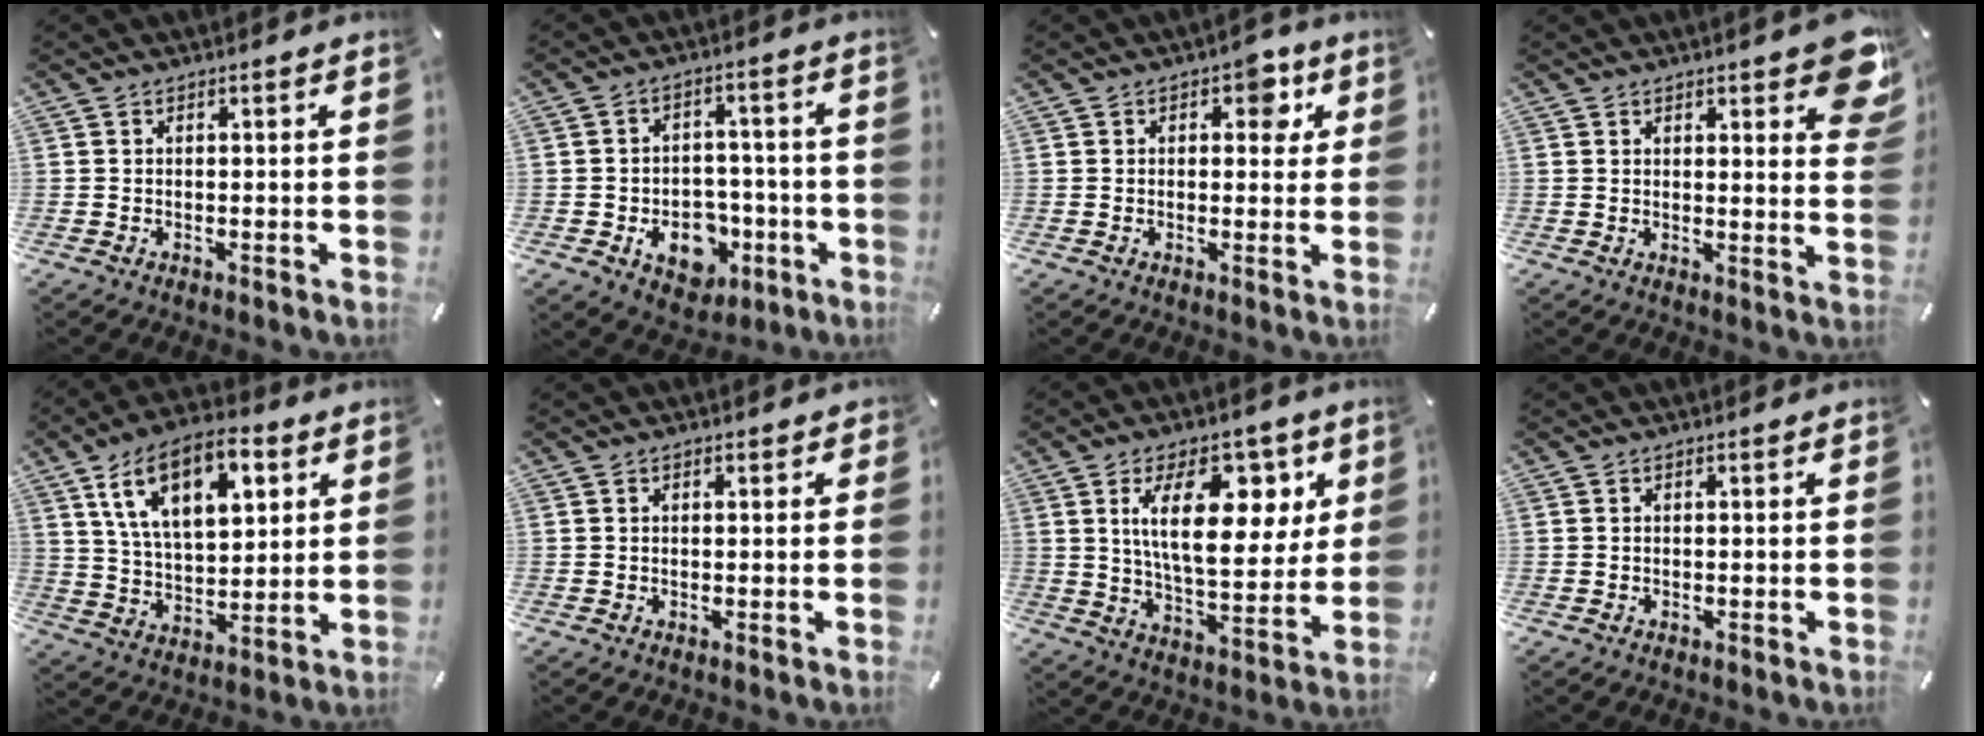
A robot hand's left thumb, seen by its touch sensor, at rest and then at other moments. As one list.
[{"total": 10.9, "force": [-3.7, 8.3, 6.0], "torque": [-0.090, 0.018, -0.057]}, {"total": 5.5, "force": [2.3, 3.6, 3.5], "torque": [-0.022, -0.007, 0.027]}, {"total": 7.9, "force": [5.1, 3.0, 5.3], "torque": [-0.056, -0.032, 0.085]}, {"total": 16.5, "force": [8.0, 8.9, 11.3], "torque": [-0.202, -0.011, 0.139]}, {"total": 0.9, "force": [0.1, 0.8, 0.4], "torque": [0.001, 0.003, -0.001]}, {"total": 19.0, "force": [7.3, 9.3, 14.8], "torque": [-0.239, -0.003, 0.116]}, {"total": 0.0}]